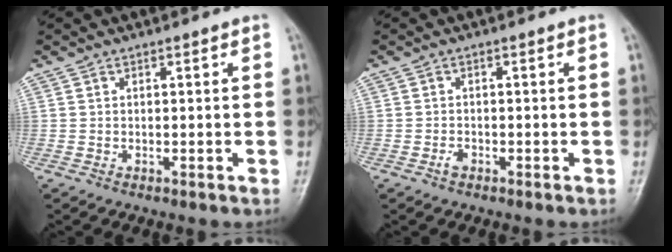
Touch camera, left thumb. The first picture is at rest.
{"total": 1.5, "force": [-0.9, 0.8, 0.8], "torque": [-0.015, 0.005, -0.018]}